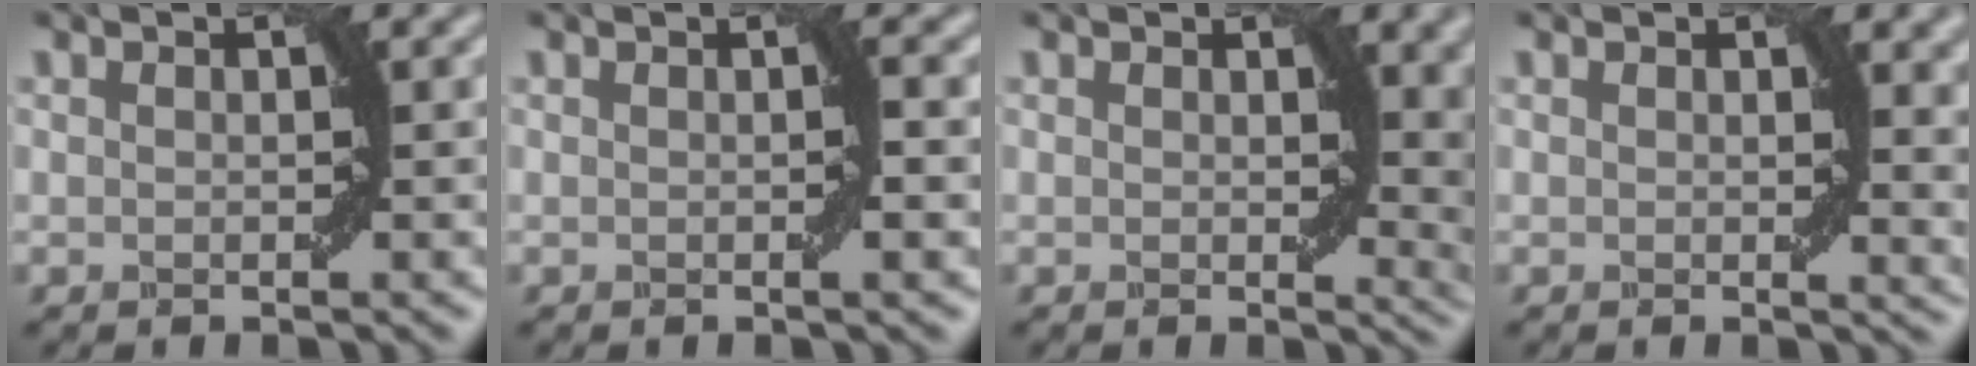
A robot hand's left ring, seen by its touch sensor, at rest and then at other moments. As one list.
[{"total": 1.2, "force": [-0.1, -0.1, 1.2], "torque": [-0.019, 0.002, -0.001]}, {"total": 5.4, "force": [1.3, 2.3, 4.8], "torque": [-0.042, -0.010, 0.024]}, {"total": 3.9, "force": [1.1, 1.3, 3.5], "torque": [-0.030, -0.004, 0.018]}]